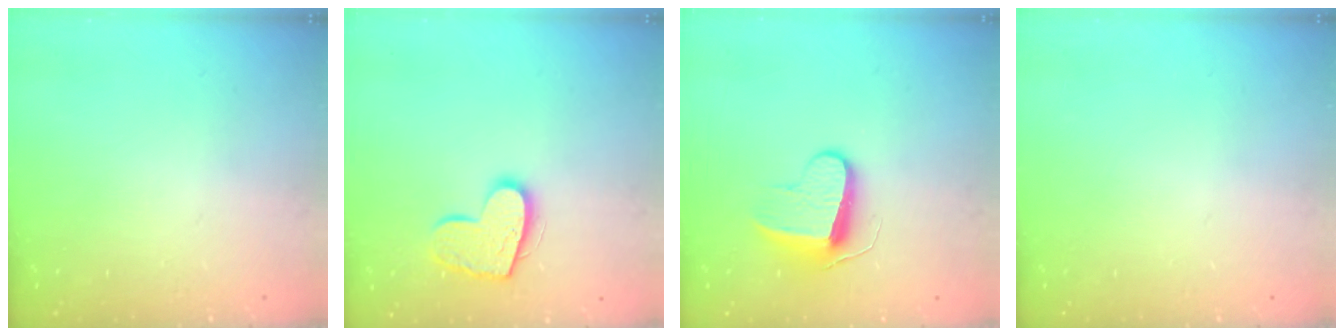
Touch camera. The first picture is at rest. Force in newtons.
{"total": 13.3, "press": 13.3, "slide": 0.9}
{"total": 9.0, "press": 9.0, "slide": 0.2}
{"total": 0.0}